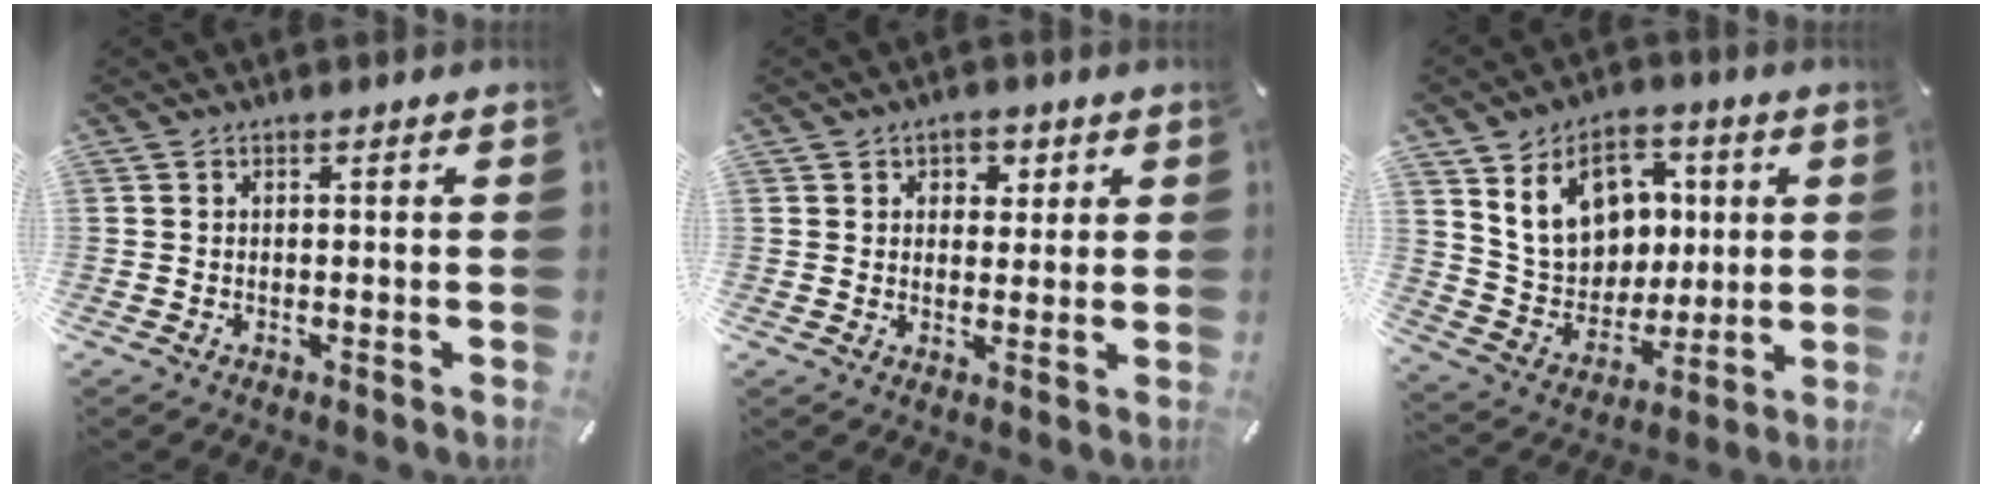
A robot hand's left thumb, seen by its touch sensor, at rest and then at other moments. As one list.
[{"total": 3.5, "force": [1.4, 3.0, 1.0], "torque": [0.004, -0.004, 0.016]}, {"total": 15.5, "force": [5.5, 12.6, 7.2], "torque": [-0.118, -0.009, 0.112]}]